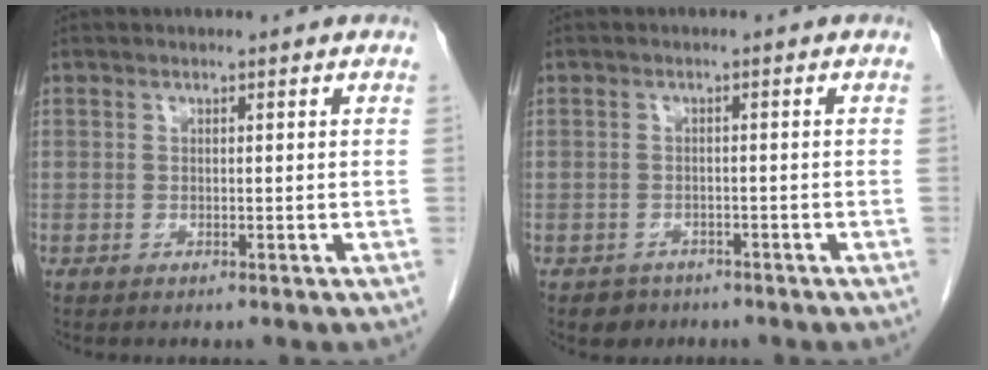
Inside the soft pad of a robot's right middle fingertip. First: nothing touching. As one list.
[{"total": 2.4, "force": [-1.6, 1.7, 0.2], "torque": [-0.009, 0.007, -0.021]}]